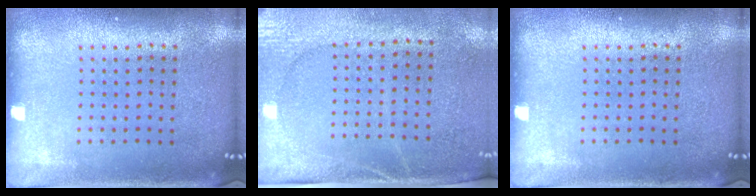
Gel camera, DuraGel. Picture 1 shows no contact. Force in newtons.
{"total": 2.7, "press": 2.3, "slide": 1.5}
{"total": 0.0}